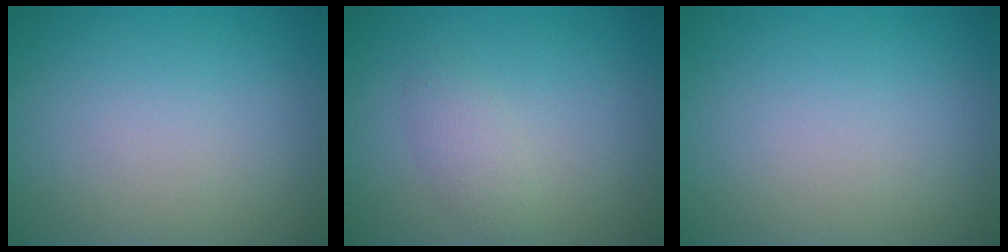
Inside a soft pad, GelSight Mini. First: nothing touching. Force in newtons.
{"total": 1.7, "press": 1.7, "slide": 0.1}
{"total": 0.0}